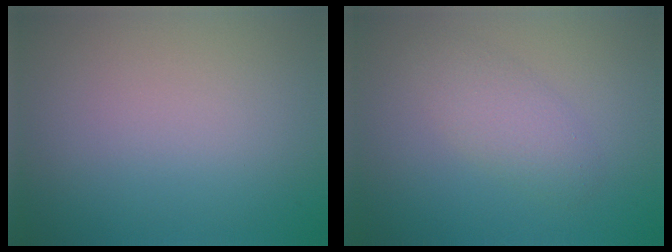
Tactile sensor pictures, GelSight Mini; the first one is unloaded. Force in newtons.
{"total": 2.8, "press": 2.8, "slide": 0.0}